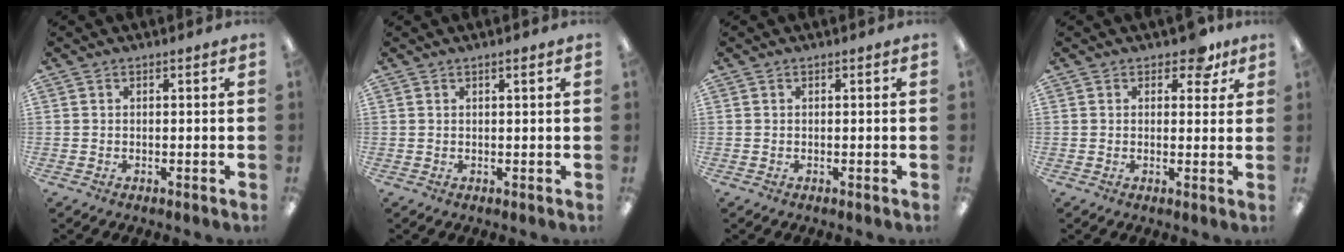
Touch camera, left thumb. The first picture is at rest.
{"total": 1.0, "force": [0.6, 0.1, 0.8], "torque": [-0.017, 0.000, 0.010]}
{"total": 0.0}
{"total": 5.7, "force": [3.7, 3.1, 3.1], "torque": [-0.029, -0.012, 0.061]}